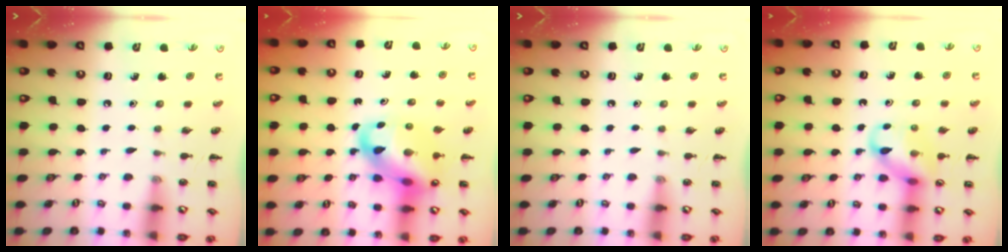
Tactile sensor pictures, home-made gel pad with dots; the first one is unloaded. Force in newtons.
{"total": 14.8, "press": 14.3, "slide": 4.0}
{"total": 0.0}
{"total": 11.1, "press": 11.0, "slide": 1.3}